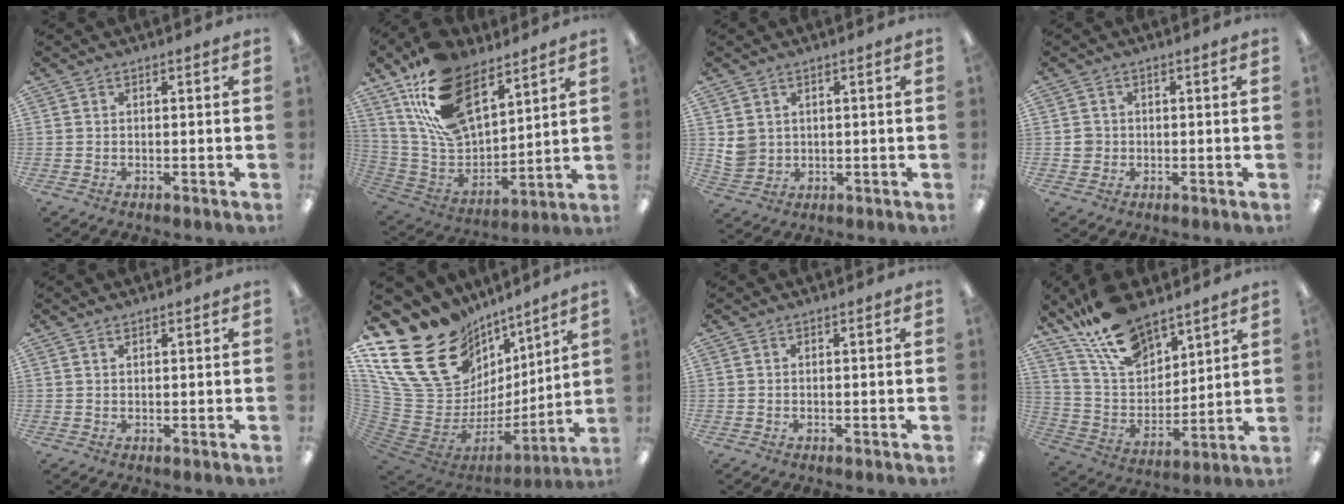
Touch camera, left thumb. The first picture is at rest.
{"total": 21.2, "force": [13.4, 11.4, 11.8], "torque": [-0.244, -0.068, 0.248]}
{"total": 4.0, "force": [1.8, 3.4, 0.9], "torque": [-0.018, -0.001, 0.036]}
{"total": 2.5, "force": [0.0, 2.4, 0.6], "torque": [-0.003, 0.003, -0.004]}
{"total": 1.0, "force": [0.8, 0.4, 0.4], "torque": [-0.009, 0.001, 0.015]}
{"total": 24.9, "force": [12.1, 16.3, 14.3], "torque": [-0.269, -0.115, 0.265]}
{"total": 0.0}
{"total": 17.6, "force": [13.2, 8.3, 8.2], "torque": [-0.170, -0.065, 0.245]}